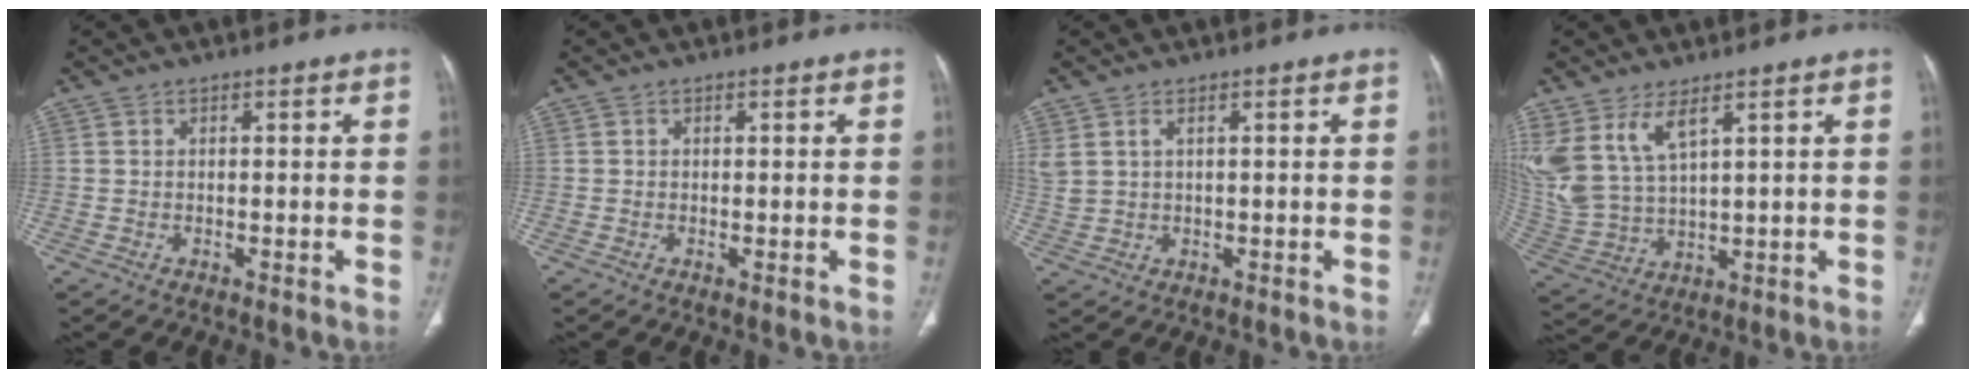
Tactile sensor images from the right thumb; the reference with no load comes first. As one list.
[{"total": 0.0}, {"total": 3.4, "force": [1.5, 1.9, 2.5], "torque": [-0.067, 0.005, 0.040]}, {"total": 12.0, "force": [6.4, 5.5, 8.6], "torque": [-0.191, -0.024, 0.149]}]